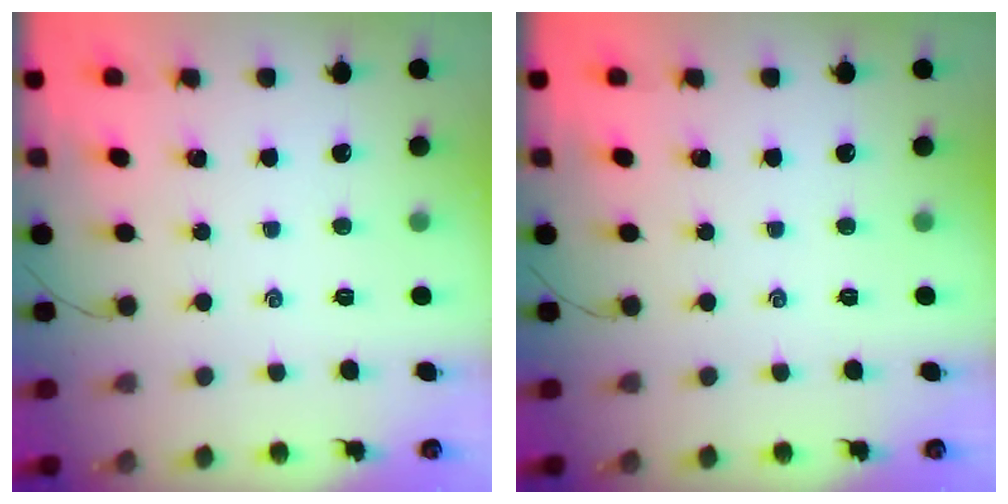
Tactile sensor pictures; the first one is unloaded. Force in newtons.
{"total": 0.0}